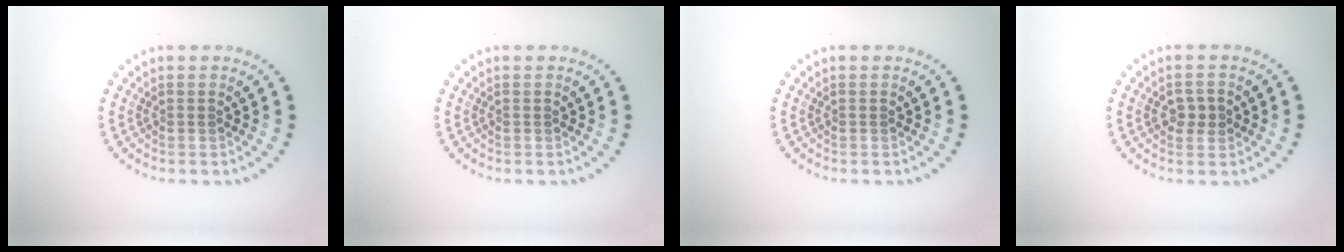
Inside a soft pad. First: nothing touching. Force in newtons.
{"total": 0.0}
{"total": 0.0}
{"total": 1.9, "press": 1.9, "slide": 0.3}